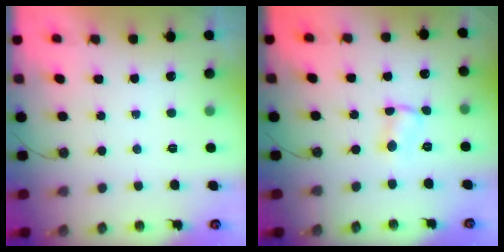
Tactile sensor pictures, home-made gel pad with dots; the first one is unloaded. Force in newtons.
{"total": 1.9, "press": 1.9, "slide": 0.0}